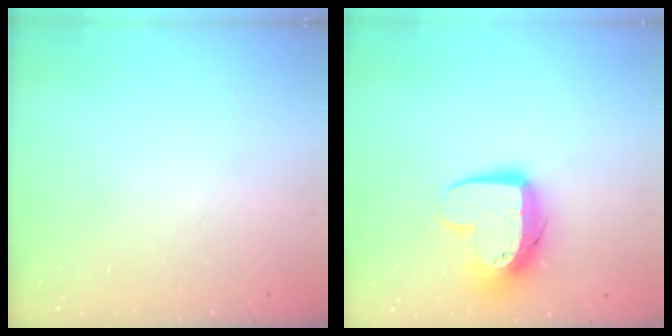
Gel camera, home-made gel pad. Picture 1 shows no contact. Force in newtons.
{"total": 11.0, "press": 10.9, "slide": 0.9}